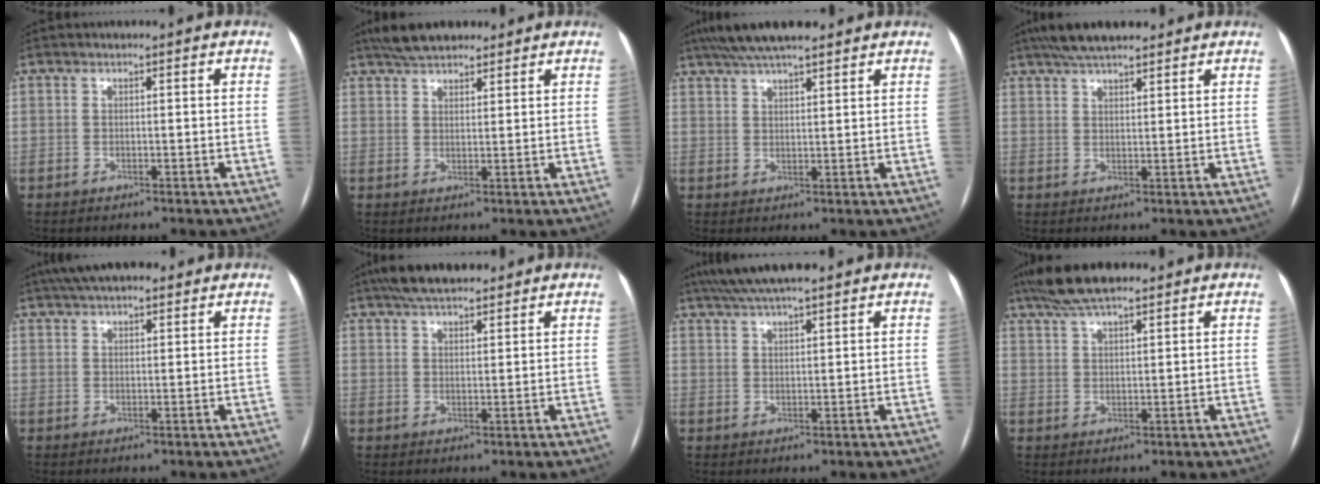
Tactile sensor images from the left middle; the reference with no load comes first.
{"total": 7.6, "force": [6.3, 2.7, 3.5], "torque": [-0.056, 0.028, 0.109]}
{"total": 10.8, "force": [8.8, 1.9, 6.1], "torque": [-0.098, 0.039, 0.143]}
{"total": 9.2, "force": [7.5, 2.1, 4.9], "torque": [-0.076, 0.034, 0.125]}
{"total": 10.9, "force": [8.8, 3.1, 5.6], "torque": [-0.086, 0.046, 0.136]}
{"total": 9.1, "force": [7.4, 2.6, 4.6], "torque": [-0.070, 0.032, 0.124]}
{"total": 10.6, "force": [8.8, 1.3, 5.7], "torque": [-0.097, 0.039, 0.137]}
{"total": 8.9, "force": [7.0, 2.0, 5.1], "torque": [-0.091, 0.033, 0.122]}